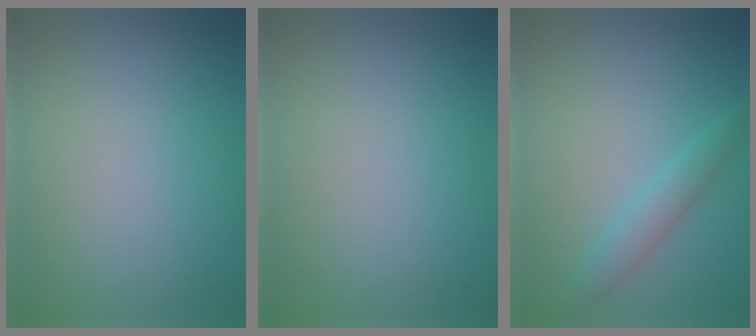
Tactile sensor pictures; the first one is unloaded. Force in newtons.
{"total": 0.0}
{"total": 2.2, "press": 2.2, "slide": 0.1}